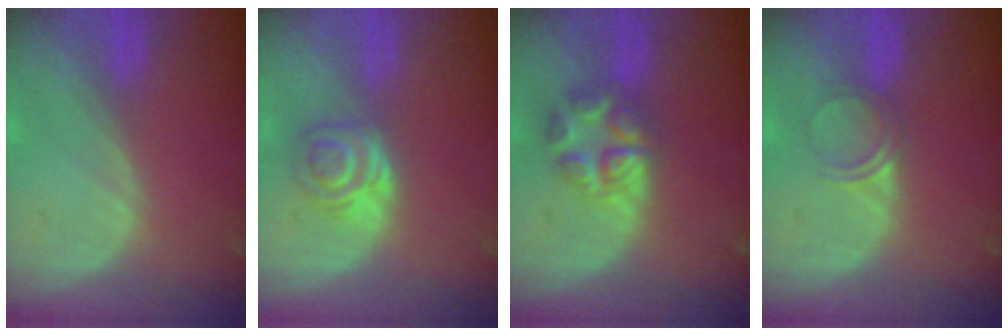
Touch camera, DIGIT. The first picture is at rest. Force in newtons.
{"total": 5.2, "press": 4.8, "slide": 1.9}
{"total": 6.1, "press": 6.1, "slide": 0.1}
{"total": 2.9, "press": 2.6, "slide": 1.1}